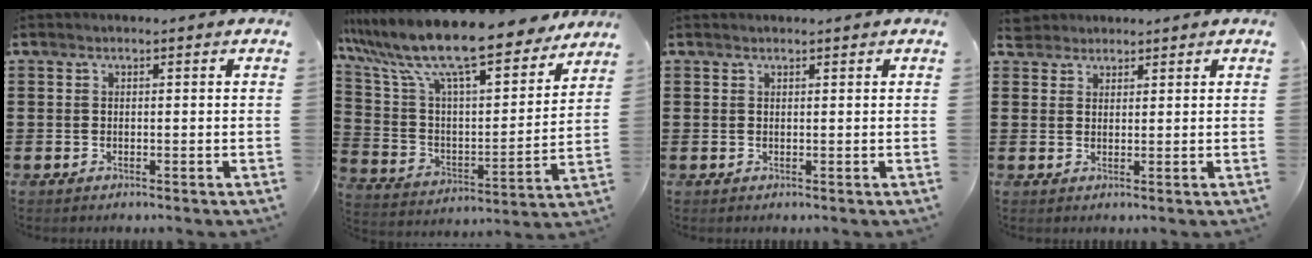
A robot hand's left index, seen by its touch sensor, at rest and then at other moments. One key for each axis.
{"total": 13.7, "fx": 11.6, "fy": 0.9, "fz": 7.2, "tx": -0.185, "ty": -0.076, "tz": 0.198}
{"total": 0.6, "fx": 0.5, "fy": 0.0, "fz": 0.2, "tx": -0.006, "ty": -0.001, "tz": 0.011}
{"total": 2.5, "fx": 2.2, "fy": 1.1, "fz": -0.1, "tx": -0.008, "ty": 0.008, "tz": 0.043}